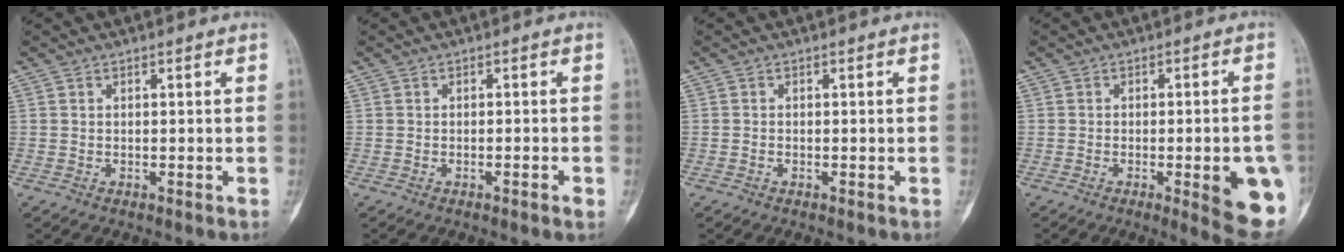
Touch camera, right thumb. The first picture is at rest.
{"total": 1.6, "force": [-0.7, 0.2, 1.4], "torque": [-0.027, 0.004, -0.010]}
{"total": 0.0}
{"total": 12.3, "force": [-3.4, 2.8, 11.4], "torque": [-0.117, -0.002, -0.034]}